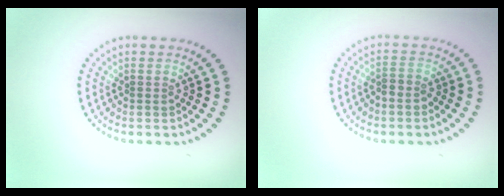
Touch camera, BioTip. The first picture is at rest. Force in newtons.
{"total": 1.2, "press": 0.8, "slide": 0.9}